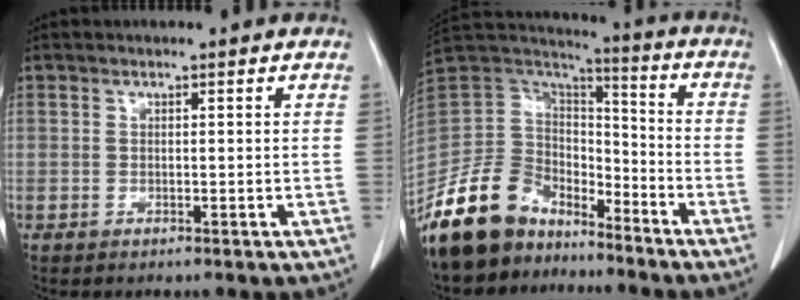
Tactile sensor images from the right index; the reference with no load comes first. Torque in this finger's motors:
{"motor_torque": [0.28, -0.46, 0.12, -0.12]}